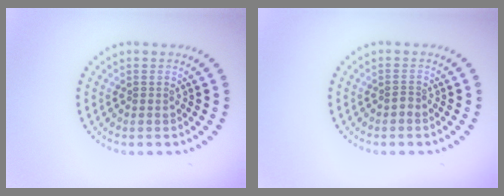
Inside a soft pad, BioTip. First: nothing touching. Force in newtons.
{"total": 0.7, "press": 0.5, "slide": 0.6}